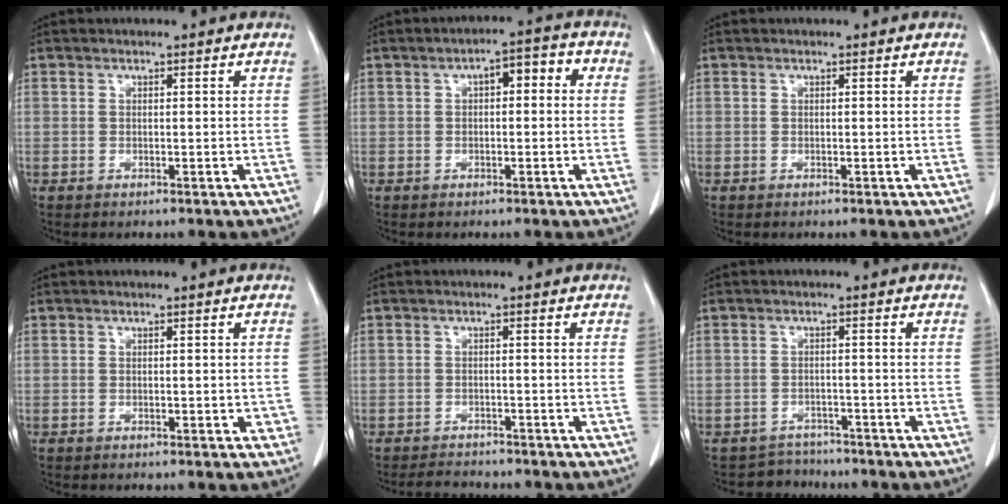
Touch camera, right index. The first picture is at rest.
{"total": 5.1, "force": [0.8, 2.2, 4.5], "torque": [-0.064, 0.034, 0.009]}
{"total": 0.0}
{"total": 1.4, "force": [-0.3, 0.8, 1.1], "torque": [-0.010, 0.005, 0.000]}
{"total": 2.5, "force": [-2.3, 0.7, 0.4], "torque": [-0.011, -0.009, -0.038]}
{"total": 2.8, "force": [-2.4, 1.0, -1.0], "torque": [0.017, 0.007, -0.038]}